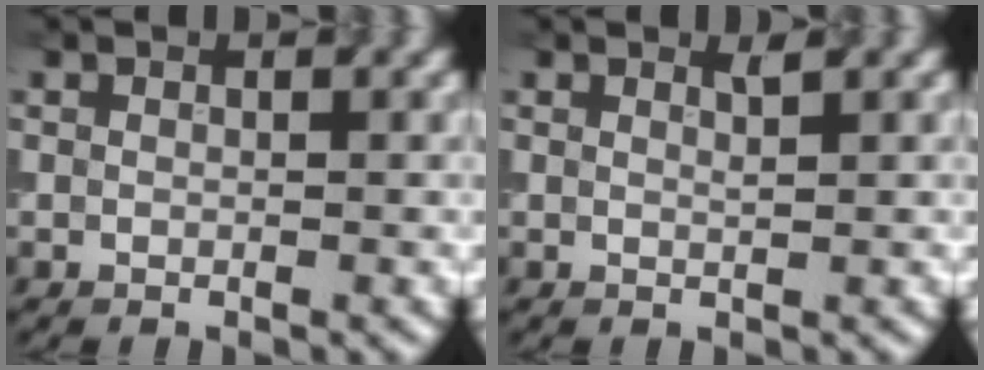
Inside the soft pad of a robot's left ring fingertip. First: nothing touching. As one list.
[{"total": 0.7, "force": [0.5, 0.1, 0.5], "torque": [-0.002, -0.003, 0.007]}]